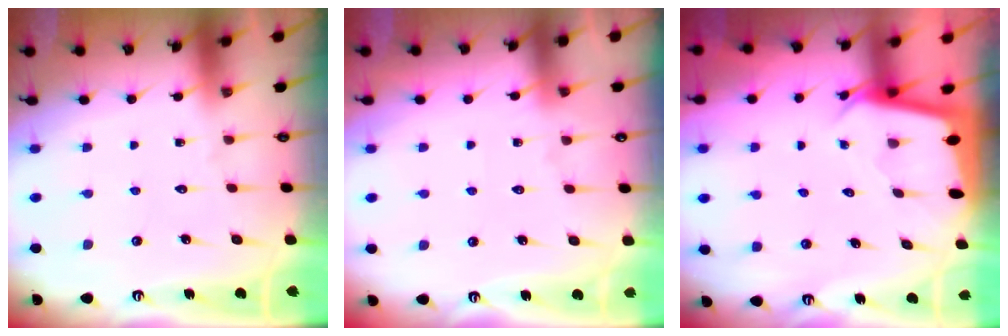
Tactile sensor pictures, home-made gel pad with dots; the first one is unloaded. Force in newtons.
{"total": 3.2, "press": 3.2, "slide": 0.5}
{"total": 2.1, "press": 2.1, "slide": 0.0}